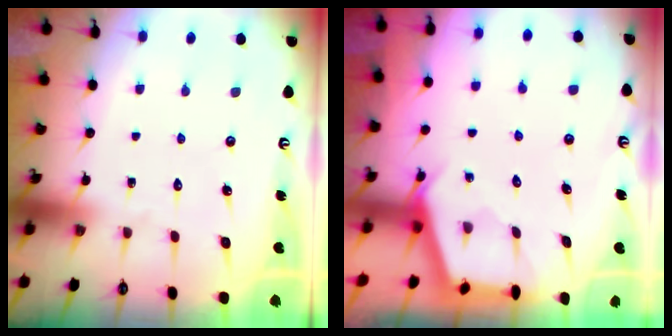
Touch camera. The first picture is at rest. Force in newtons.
{"total": 2.6, "press": 2.6, "slide": 0.3}